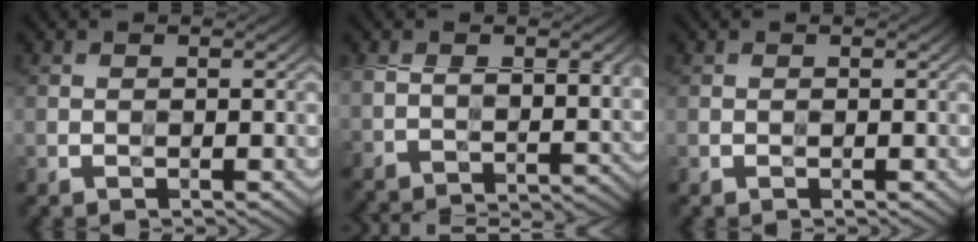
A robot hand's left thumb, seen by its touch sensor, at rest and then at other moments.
{"total": 11.6, "force": [2.9, 6.9, 8.9], "torque": [-0.177, -0.031, 0.061]}
{"total": 0.0}